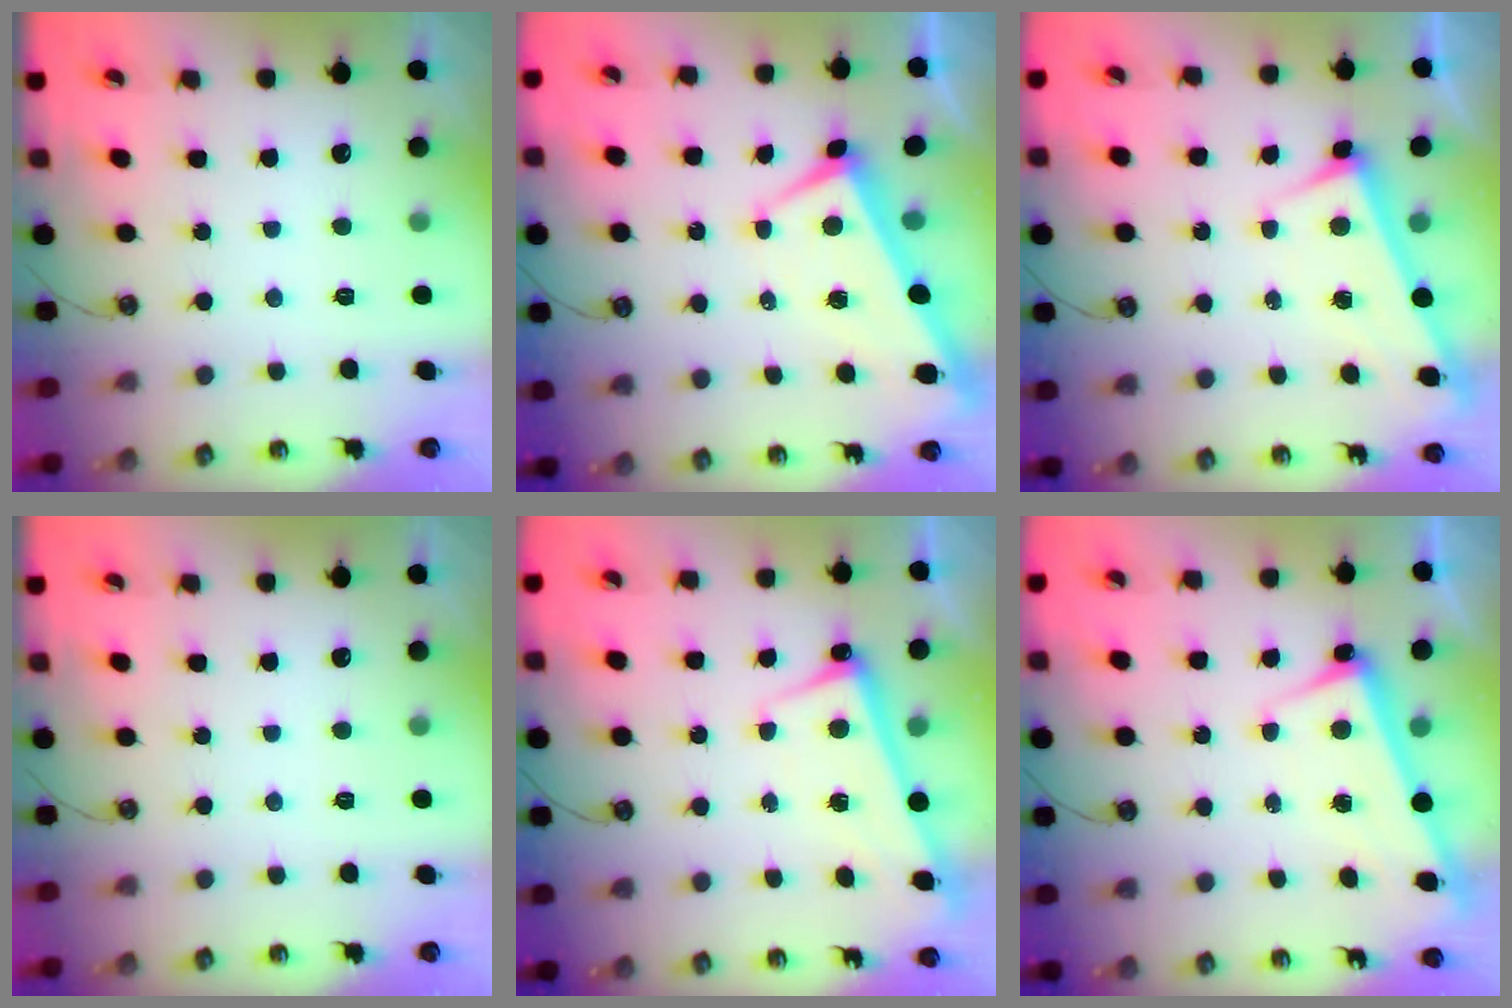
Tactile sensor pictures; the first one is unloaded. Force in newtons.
{"total": 0.9, "press": 0.6, "slide": 0.8}
{"total": 2.8, "press": 2.8, "slide": 0.2}
{"total": 0.0}
{"total": 2.8, "press": 2.6, "slide": 0.9}
{"total": 2.6, "press": 2.5, "slide": 0.5}